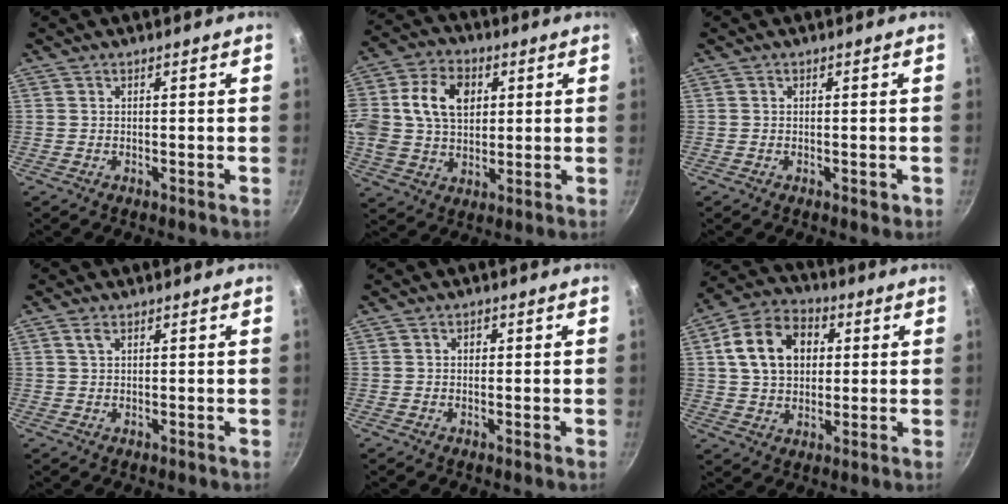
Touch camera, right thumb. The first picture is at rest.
{"total": 17.8, "force": [3.9, 13.2, 11.4], "torque": [-0.221, 0.021, 0.063]}
{"total": 1.1, "force": [-0.3, 0.8, 0.7], "torque": [-0.007, 0.002, -0.005]}
{"total": 1.5, "force": [0.8, 0.8, 1.0], "torque": [-0.019, -0.001, 0.015]}
{"total": 1.1, "force": [0.1, 1.0, 0.6], "torque": [-0.005, 0.006, 0.000]}
{"total": 13.9, "force": [3.1, 10.3, 8.9], "torque": [-0.132, 0.016, 0.042]}